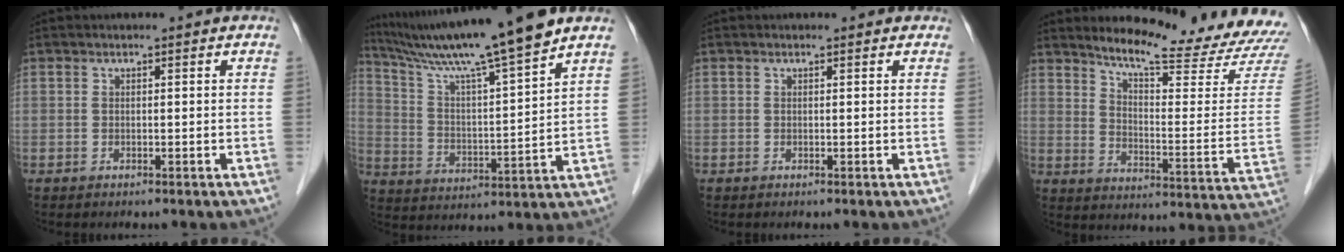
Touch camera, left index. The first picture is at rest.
{"total": 16.1, "force": [13.5, -2.2, 8.5], "torque": [-0.152, -0.008, 0.225]}
{"total": 0.0}
{"total": 20.3, "force": [19.2, 0.8, 6.7], "torque": [-0.099, -0.112, 0.235]}